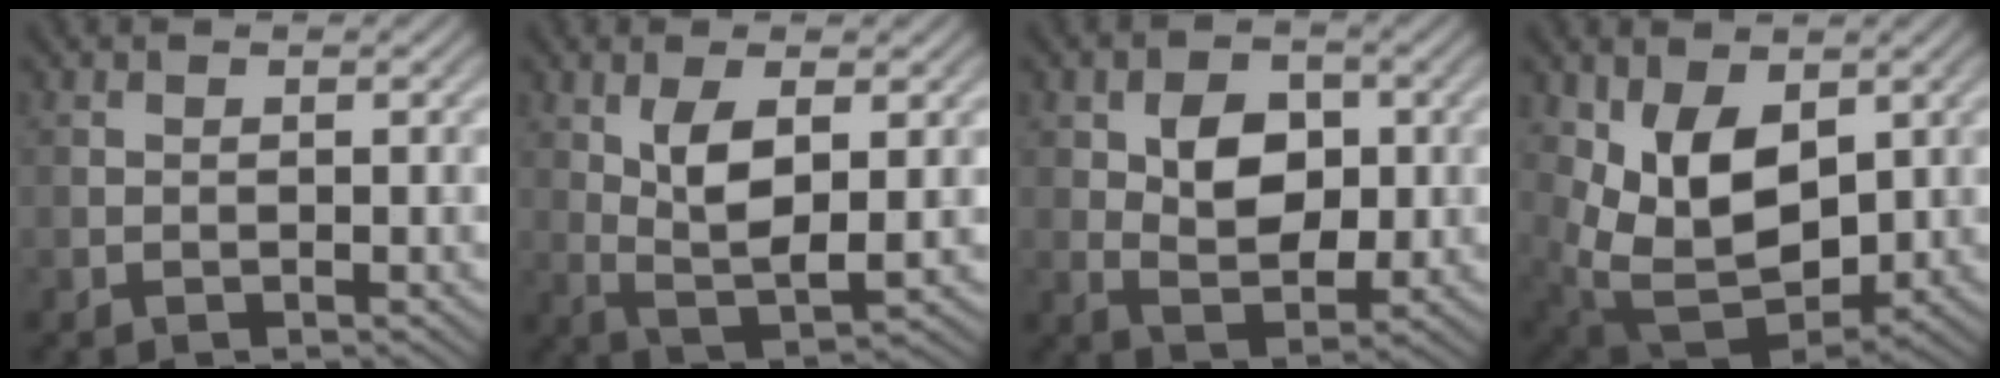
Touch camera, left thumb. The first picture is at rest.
{"total": 6.7, "force": [1.6, 2.7, 5.9], "torque": [-0.120, -0.004, 0.033]}
{"total": 6.3, "force": [1.1, 4.2, 4.5], "torque": [-0.078, -0.002, 0.016]}
{"total": 10.3, "force": [2.7, 6.4, 7.6], "torque": [-0.161, -0.022, 0.057]}